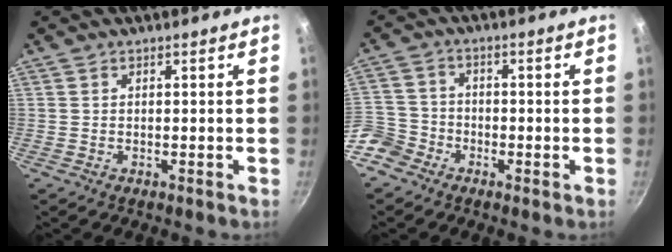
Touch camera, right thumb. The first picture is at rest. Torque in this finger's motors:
{"motor_torque": [1.24, 0.73, 0.65, -0.42, 0.04]}